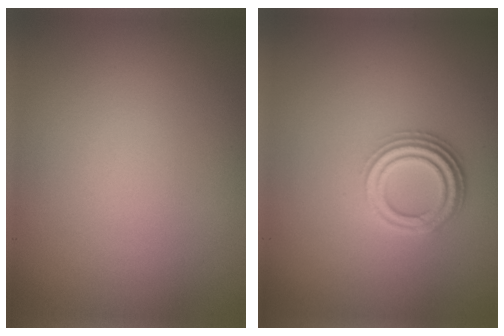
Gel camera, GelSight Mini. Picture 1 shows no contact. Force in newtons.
{"total": 3.9, "press": 3.0, "slide": 2.5}